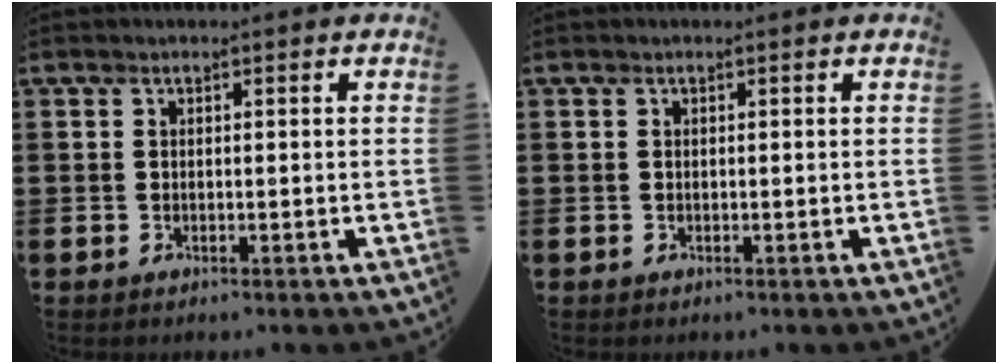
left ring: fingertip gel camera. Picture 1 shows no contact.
{"total": 0.0}